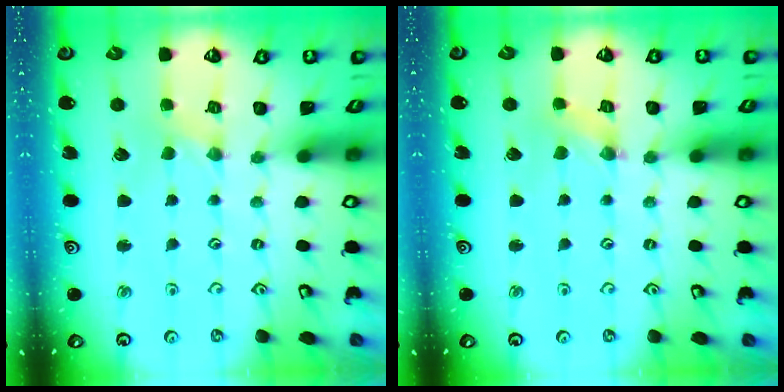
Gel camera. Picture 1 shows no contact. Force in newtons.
{"total": 1.3, "press": 1.3, "slide": 0.2}